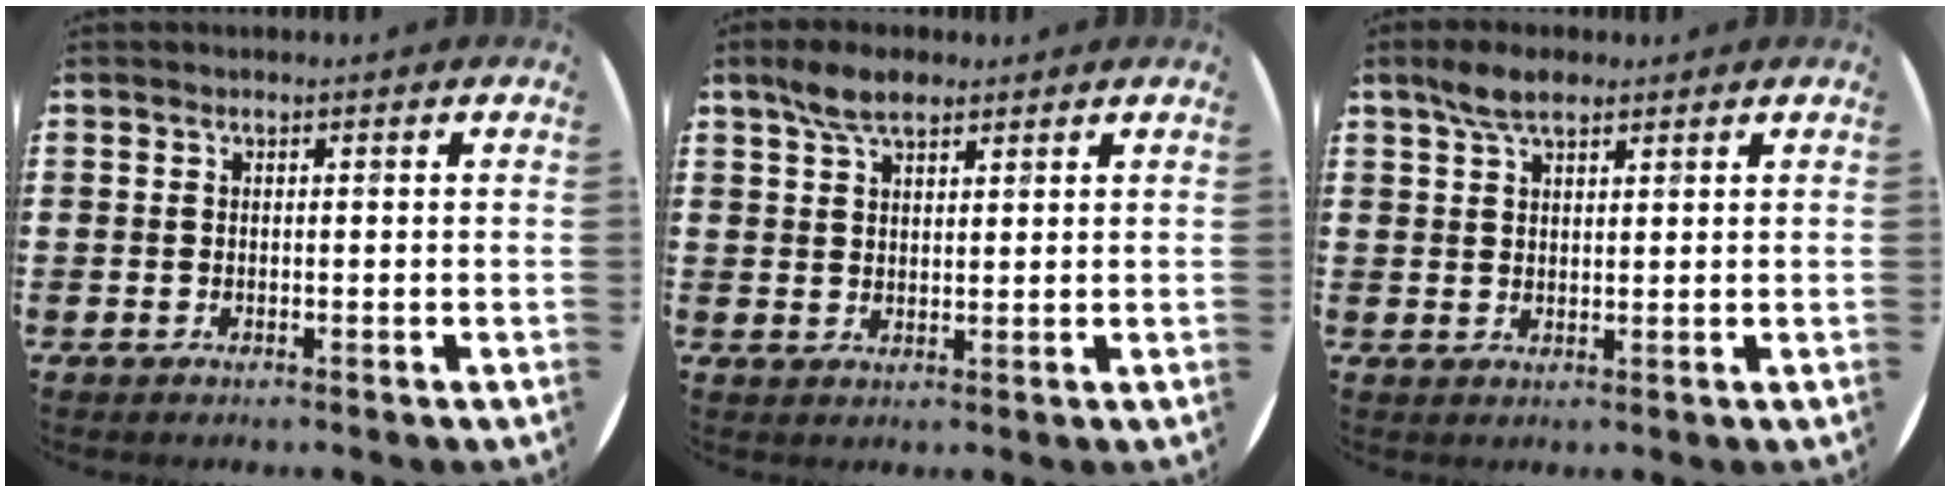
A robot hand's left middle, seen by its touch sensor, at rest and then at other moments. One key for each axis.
{"total": 4.7, "fx": 3.6, "fy": 1.8, "fz": 2.5, "tx": -0.047, "ty": 0.003, "tz": 0.065}
{"total": 4.1, "fx": 3.1, "fy": 1.5, "fz": 2.3, "tx": -0.043, "ty": 0.004, "tz": 0.055}